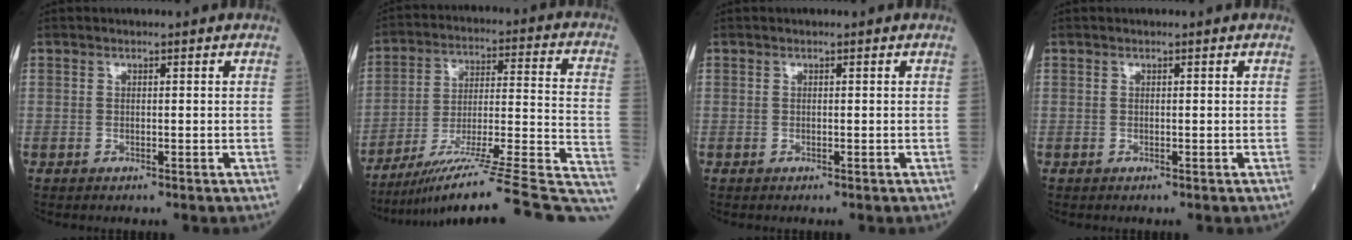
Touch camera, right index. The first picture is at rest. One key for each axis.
{"total": 25.8, "fx": -20.9, "fy": 0.3, "fz": 15.2, "tx": -0.148, "ty": 0.003, "tz": -0.310}
{"total": 0.0}
{"total": 0.0}